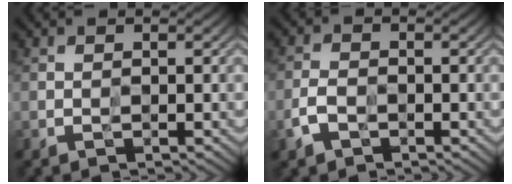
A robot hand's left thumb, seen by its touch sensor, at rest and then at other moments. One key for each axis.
{"total": 3.5, "fx": -2.2, "fy": 2.1, "fz": 1.7, "tx": -0.035, "ty": -0.007, "tz": -0.047}